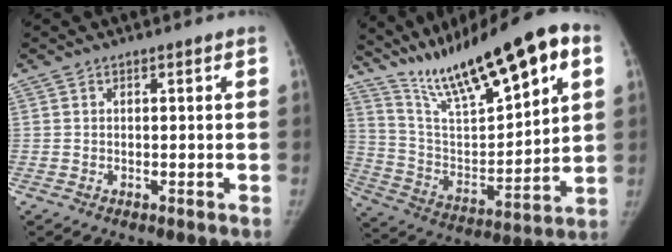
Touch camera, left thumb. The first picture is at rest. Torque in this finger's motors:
{"motor_torque": [1.51, 0.16, 1.51, -1.26, 0.38]}